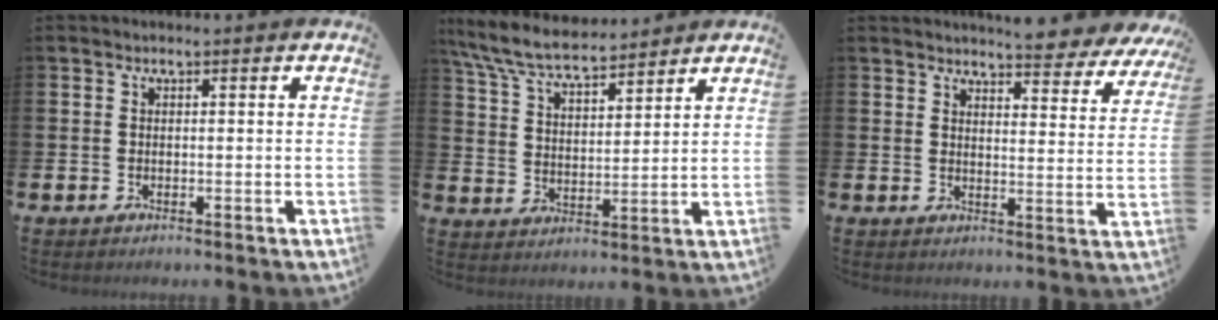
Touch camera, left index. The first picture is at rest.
{"total": 7.5, "force": [7.0, 1.3, 2.3], "torque": [-0.076, -0.033, 0.128]}
{"total": 5.0, "force": [4.9, 0.2, 0.8], "torque": [-0.015, -0.037, 0.084]}